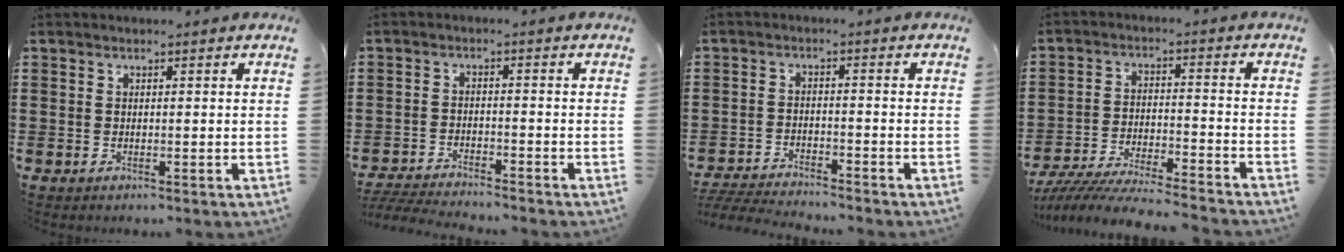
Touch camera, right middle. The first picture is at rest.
{"total": 4.0, "force": [-3.9, 0.0, 0.7], "torque": [-0.026, -0.008, -0.085]}
{"total": 4.2, "force": [-4.2, 0.0, 0.6], "torque": [-0.026, -0.005, -0.090]}
{"total": 6.8, "force": [-6.5, 0.1, 1.8], "torque": [-0.042, -0.007, -0.129]}